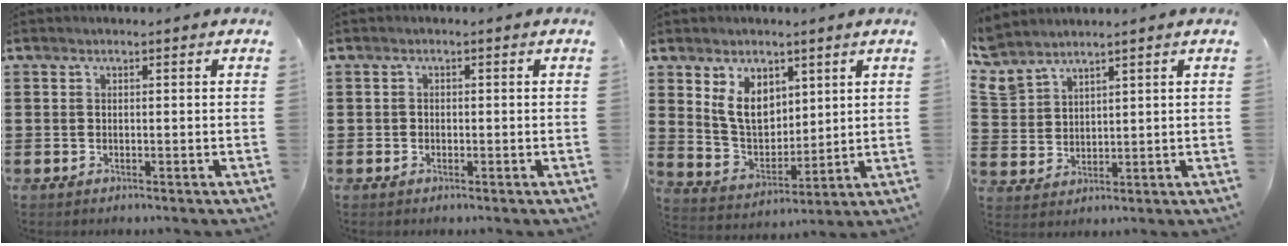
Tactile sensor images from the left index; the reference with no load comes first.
{"total": 0.7, "force": [-0.4, 0.6, 0.2], "torque": [-0.006, 0.001, -0.008]}
{"total": 7.5, "force": [4.0, 5.2, 3.7], "torque": [-0.085, 0.000, 0.077]}
{"total": 3.9, "force": [3.6, 1.5, 0.5], "torque": [-0.030, -0.012, 0.066]}